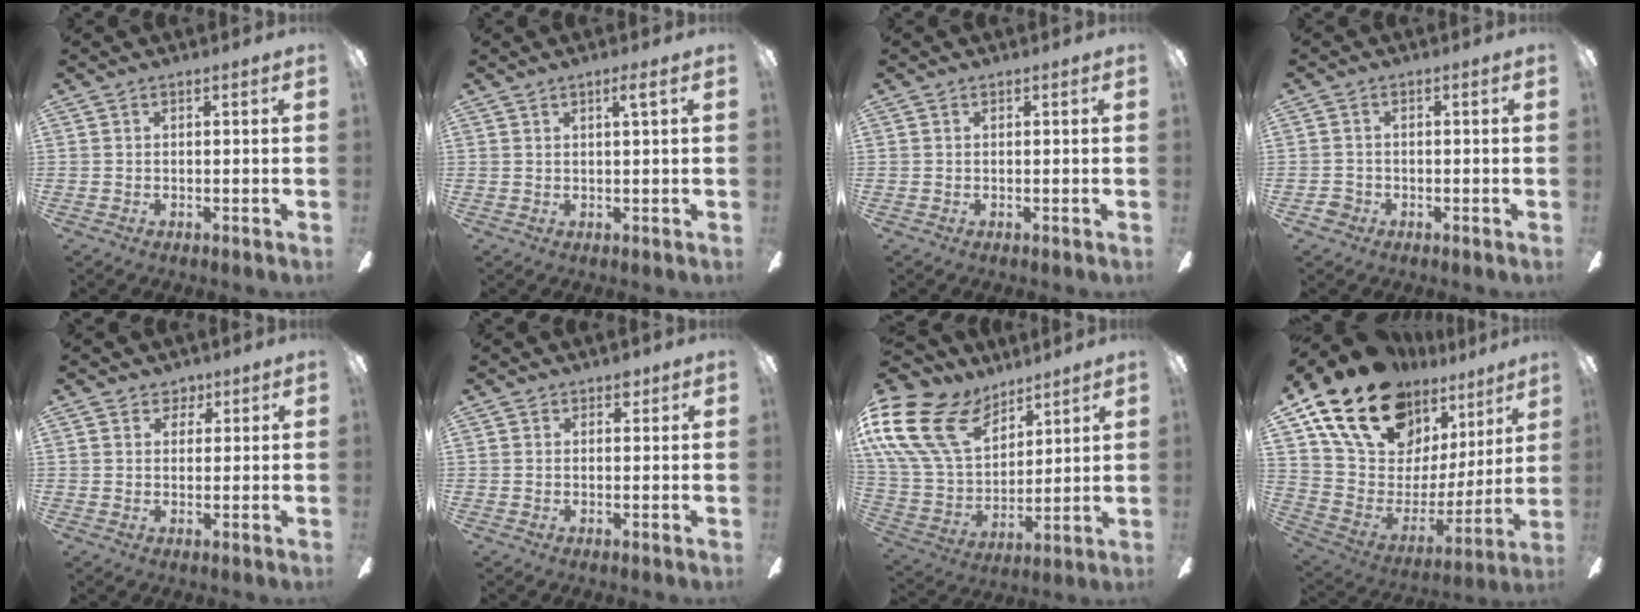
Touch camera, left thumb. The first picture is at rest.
{"total": 2.1, "force": [1.3, -0.1, 1.6], "torque": [-0.035, 0.000, 0.021]}
{"total": 0.0}
{"total": 2.3, "force": [-1.2, 1.9, 0.5], "torque": [-0.007, 0.008, -0.026]}
{"total": 3.6, "force": [2.1, 2.8, 0.8], "torque": [0.001, -0.004, 0.034]}
{"total": 1.8, "force": [1.2, 1.3, 0.5], "torque": [0.006, -0.002, 0.018]}
{"total": 22.7, "force": [11.8, 14.5, 12.8], "torque": [-0.290, -0.060, 0.215]}
{"total": 20.3, "force": [15.7, 9.5, 8.7], "torque": [-0.166, -0.108, 0.288]}